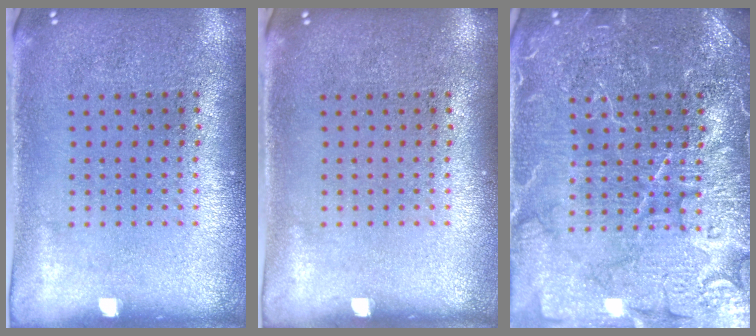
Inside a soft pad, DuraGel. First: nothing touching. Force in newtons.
{"total": 0.0}
{"total": 7.1, "press": 7.0, "slide": 1.0}